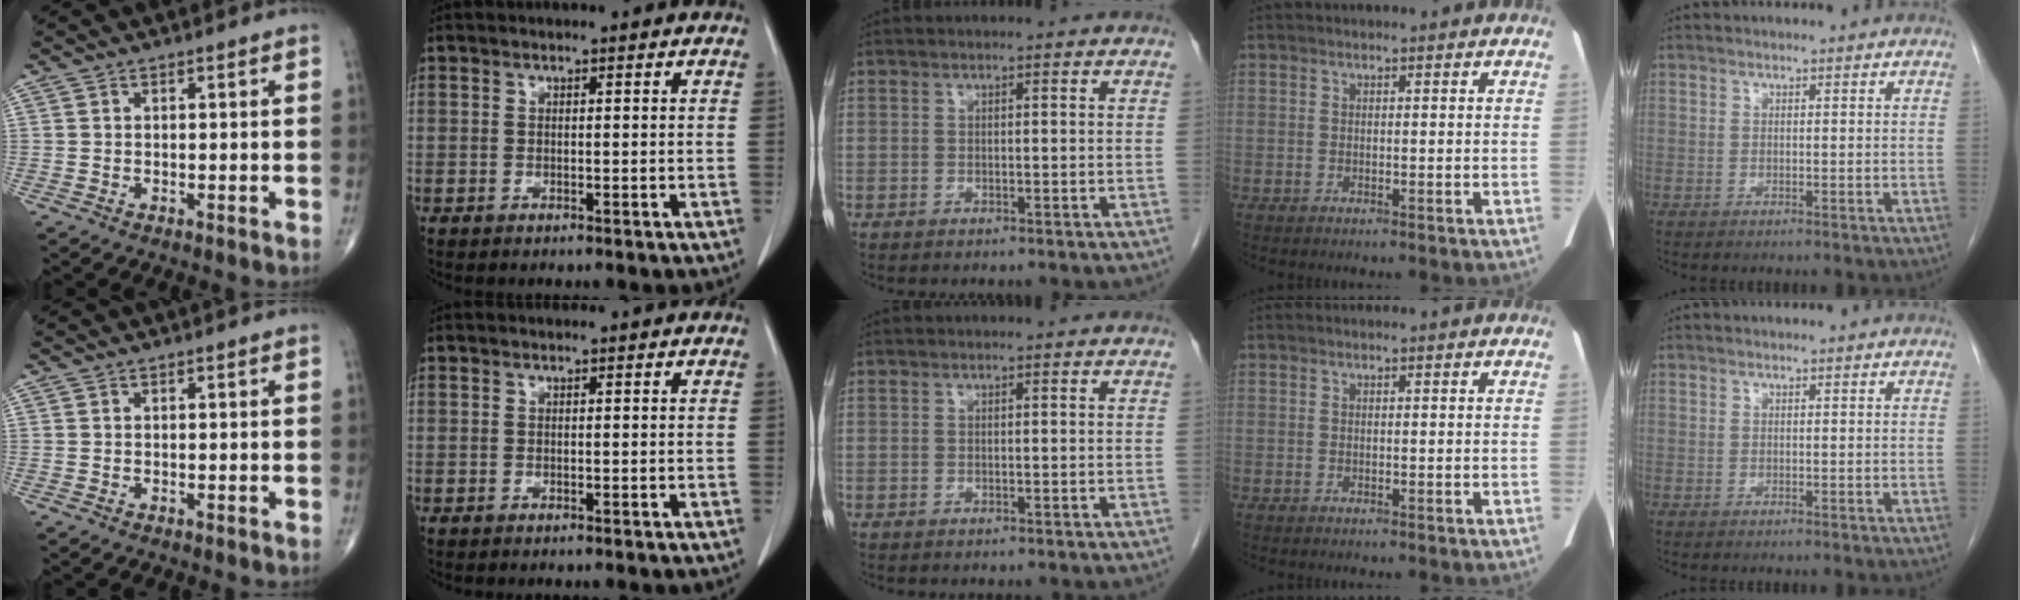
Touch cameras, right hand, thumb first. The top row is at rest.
{}